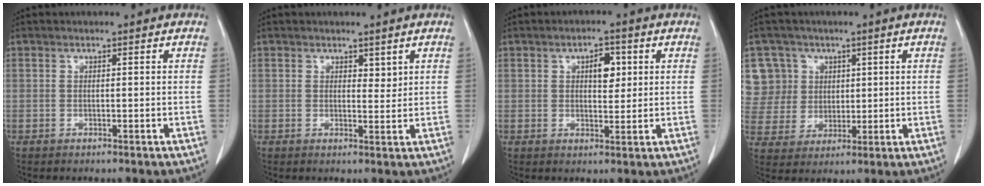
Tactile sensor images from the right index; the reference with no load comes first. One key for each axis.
{"total": 1.6, "fx": 1.1, "fy": 0.9, "fz": 0.9, "tx": -0.006, "ty": -0.008, "tz": 0.018}
{"total": 4.1, "fx": 1.3, "fy": 2.0, "fz": 3.3, "tx": -0.049, "ty": 0.005, "tz": 0.020}
{"total": 8.9, "fx": 3.7, "fy": 8.1, "fz": 0.3, "tx": -0.002, "ty": 0.022, "tz": 0.083}